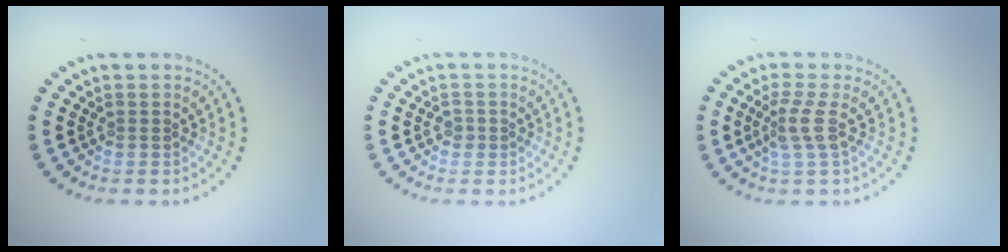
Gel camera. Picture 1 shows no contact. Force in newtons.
{"total": 0.8, "press": 0.7, "slide": 0.2}
{"total": 2.2, "press": 1.6, "slide": 1.5}